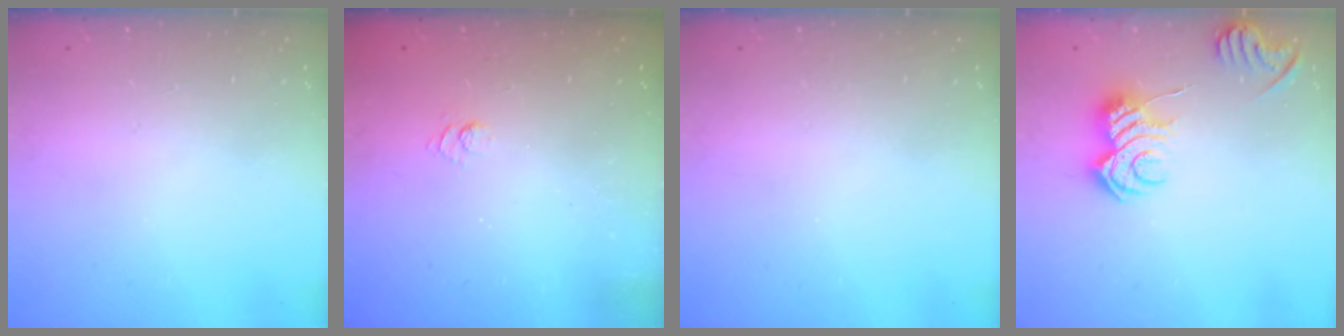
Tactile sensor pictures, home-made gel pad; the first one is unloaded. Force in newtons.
{"total": 2.4, "press": 1.9, "slide": 1.4}
{"total": 0.0}
{"total": 9.5, "press": 9.5, "slide": 0.1}